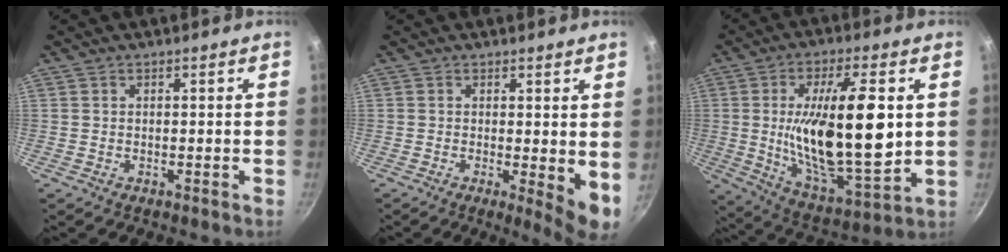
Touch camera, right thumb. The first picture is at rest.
{"total": 5.9, "force": [0.3, 1.6, 5.7], "torque": [-0.075, -0.019, 0.004]}
{"total": 22.6, "force": [2.0, 8.0, 21.0], "torque": [-0.350, -0.023, 0.041]}